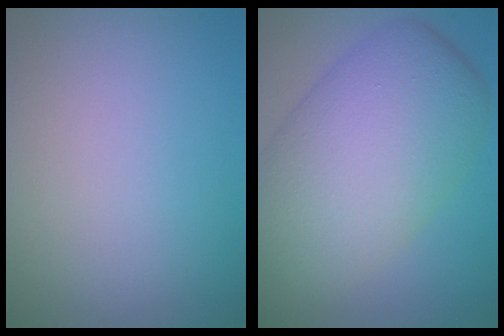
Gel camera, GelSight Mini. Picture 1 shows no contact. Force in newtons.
{"total": 10.8, "press": 10.8, "slide": 0.4}